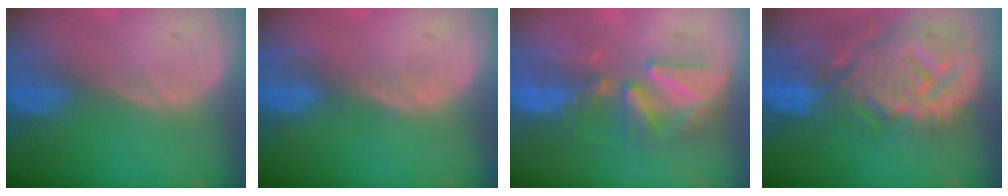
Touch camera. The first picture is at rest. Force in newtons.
{"total": 0.8, "press": 0.7, "slide": 0.2}
{"total": 7.6, "press": 7.5, "slide": 1.4}
{"total": 14.0, "press": 12.1, "slide": 7.1}